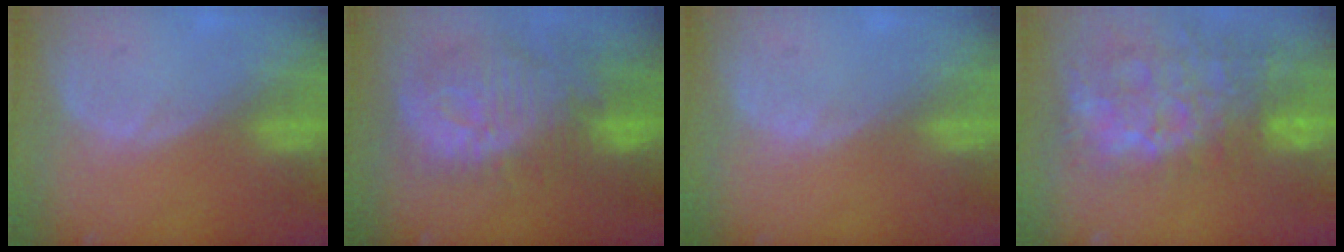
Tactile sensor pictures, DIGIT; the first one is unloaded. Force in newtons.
{"total": 12.6, "press": 11.2, "slide": 5.8}
{"total": 0.0}
{"total": 14.0, "press": 11.4, "slide": 8.2}